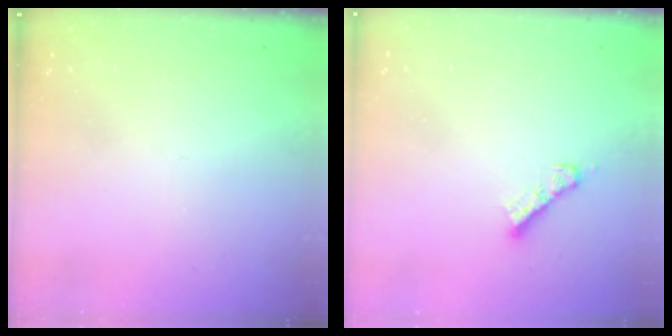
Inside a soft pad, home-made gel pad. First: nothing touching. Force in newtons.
{"total": 4.0, "press": 4.0, "slide": 0.2}